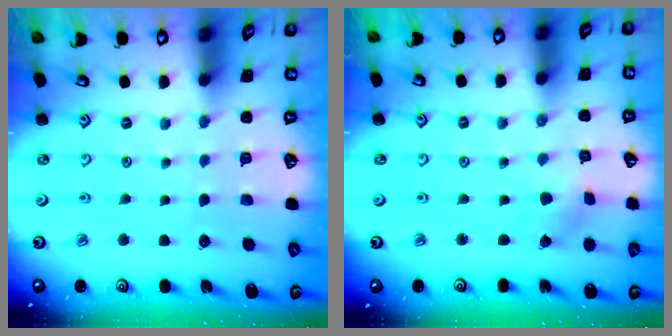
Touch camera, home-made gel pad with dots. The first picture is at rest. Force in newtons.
{"total": 1.1, "press": 1.0, "slide": 0.1}